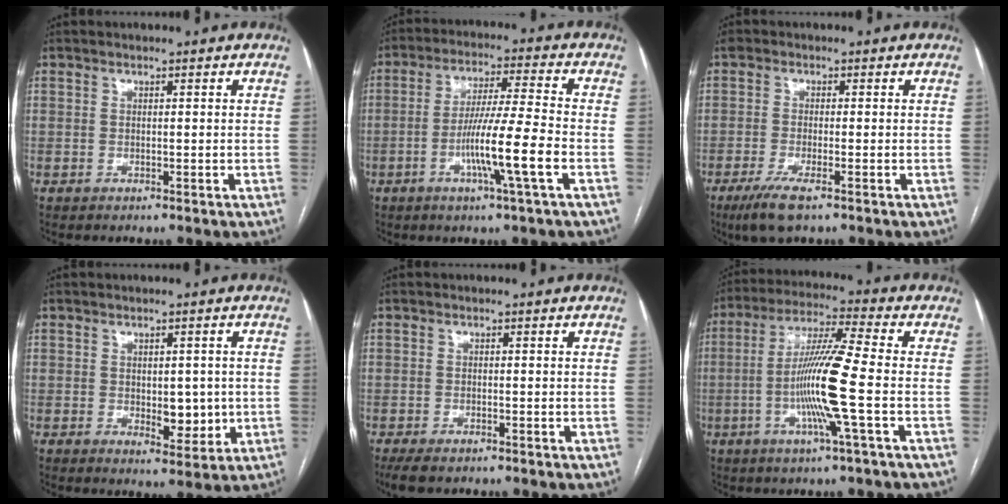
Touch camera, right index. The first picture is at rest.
{"total": 10.7, "force": [-3.6, -1.0, 10.0], "torque": [-0.184, -0.007, -0.067]}
{"total": 5.1, "force": [-3.0, 1.0, 4.0], "torque": [-0.089, -0.013, -0.055]}
{"total": 5.2, "force": [-0.3, 2.7, 4.4], "torque": [-0.057, -0.005, 0.006]}
{"total": 3.6, "force": [-2.8, 1.3, 2.0], "torque": [-0.038, -0.008, -0.043]}
{"total": 12.5, "force": [-2.6, -1.1, 12.2], "torque": [-0.232, -0.005, -0.058]}